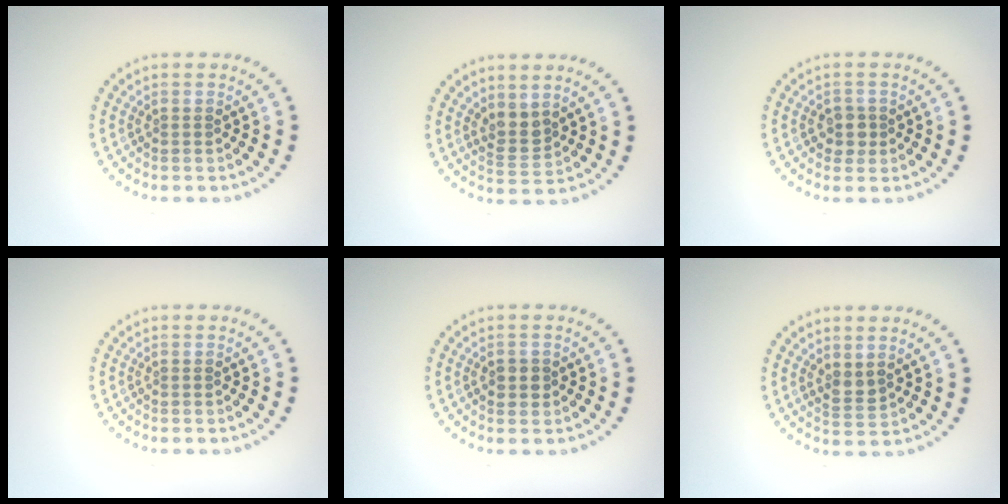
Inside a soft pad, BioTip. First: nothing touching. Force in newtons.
{"total": 2.3, "press": 1.9, "slide": 1.2}
{"total": 1.8, "press": 1.6, "slide": 0.8}
{"total": 0.0}
{"total": 1.5, "press": 1.4, "slide": 0.4}
{"total": 1.5, "press": 1.4, "slide": 0.7}